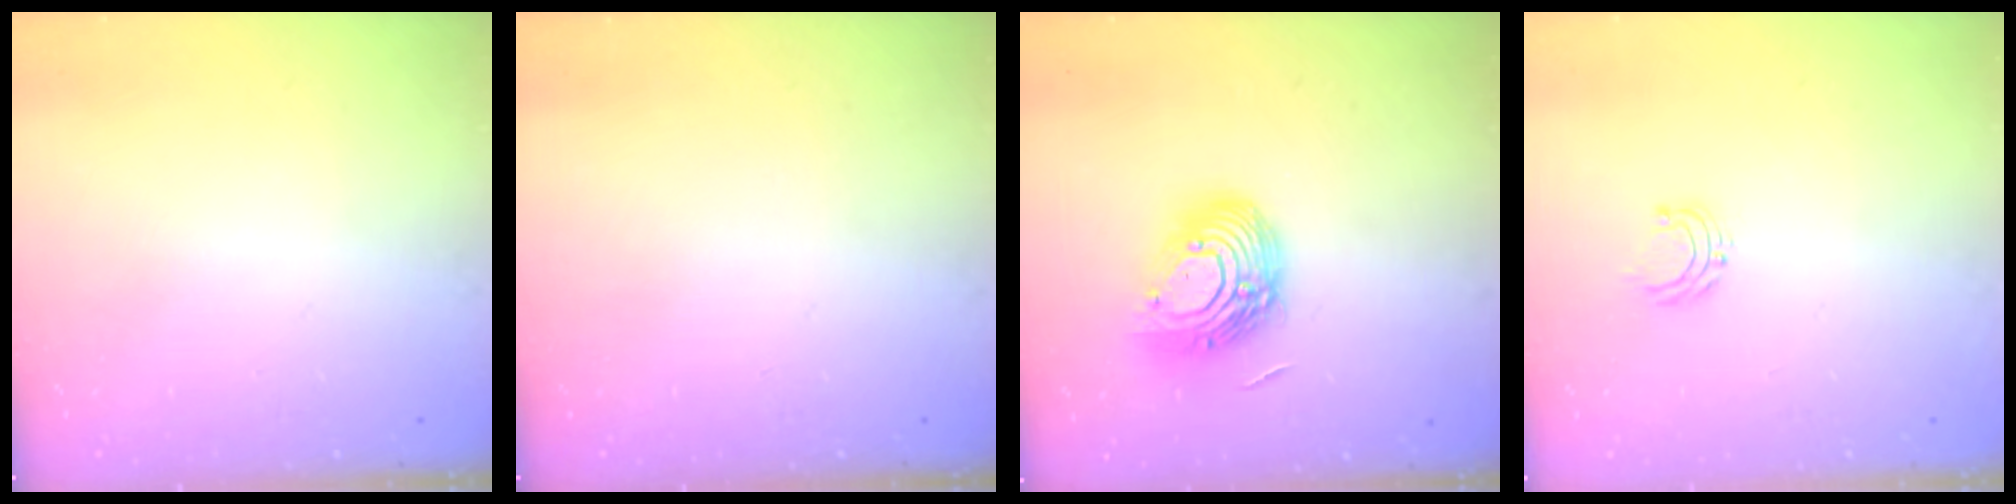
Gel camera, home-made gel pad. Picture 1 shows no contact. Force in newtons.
{"total": 0.0}
{"total": 15.2, "press": 15.1, "slide": 1.4}
{"total": 4.9, "press": 4.9, "slide": 0.5}